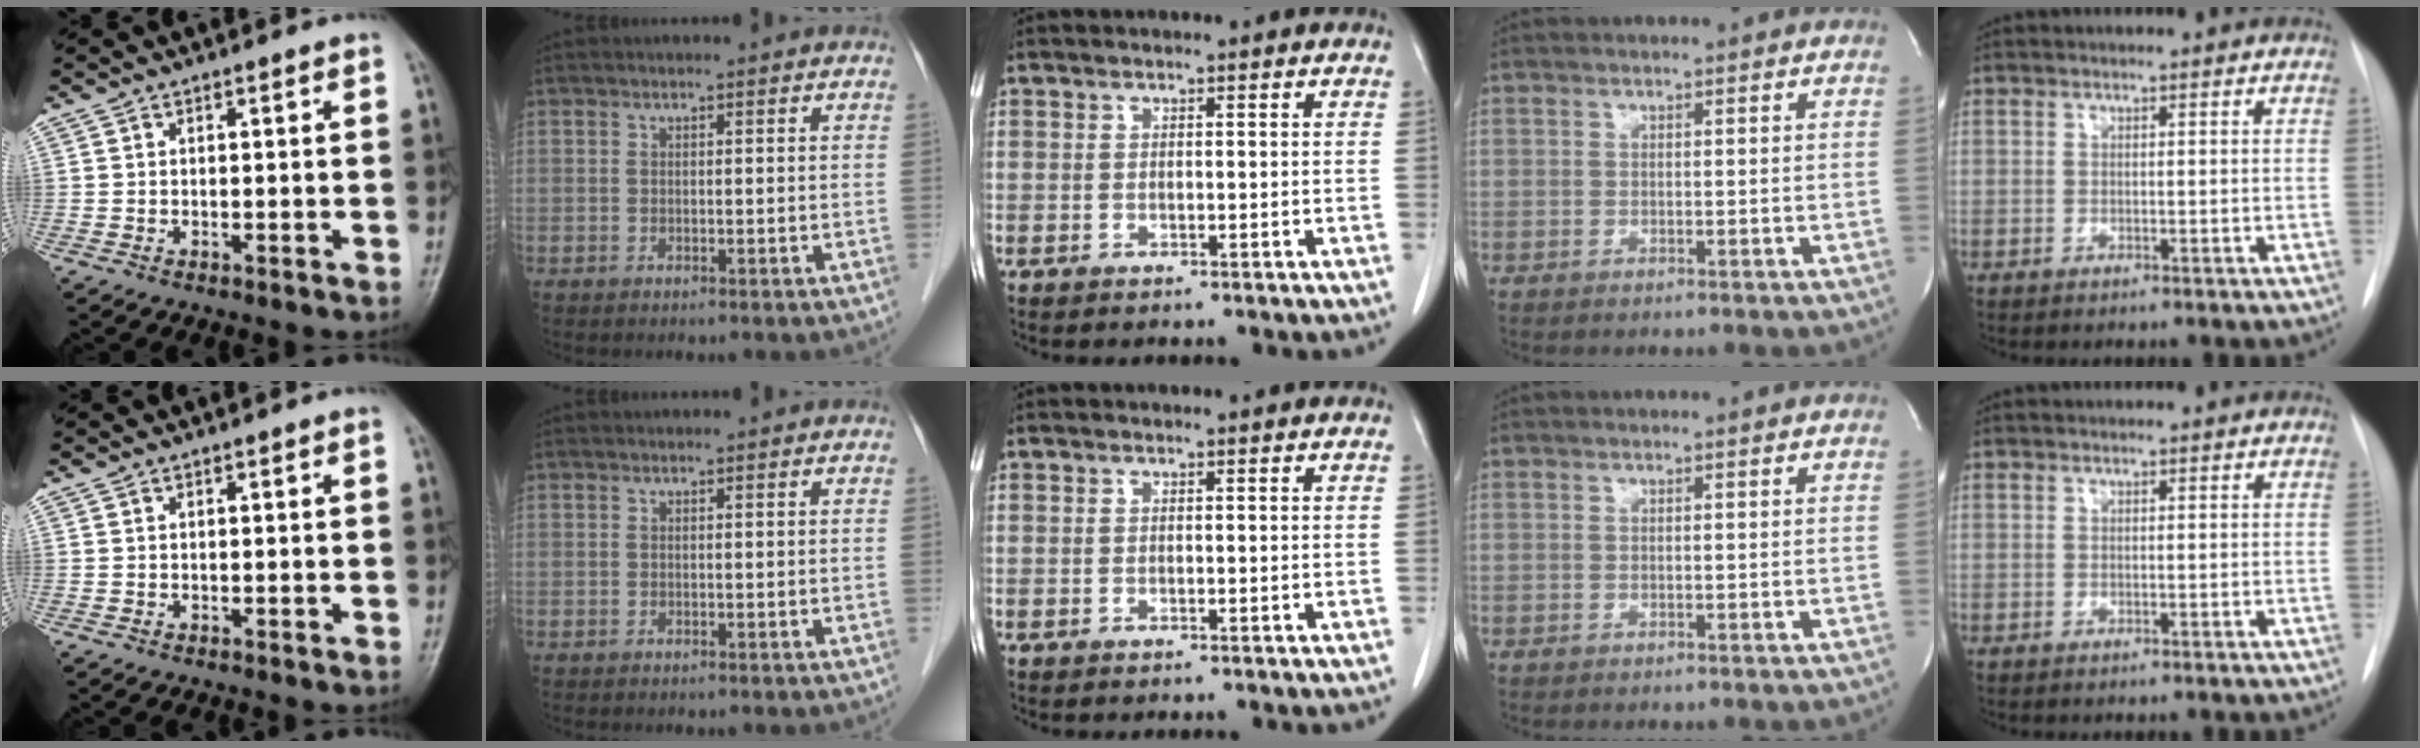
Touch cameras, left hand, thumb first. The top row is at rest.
{}